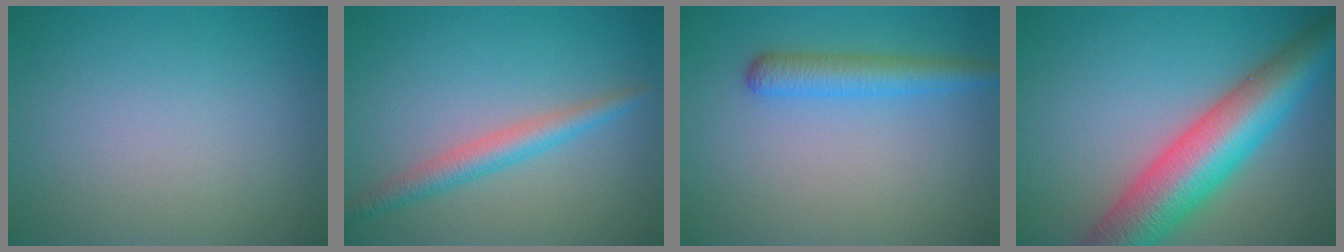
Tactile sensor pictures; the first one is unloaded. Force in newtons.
{"total": 2.8, "press": 2.8, "slide": 0.1}
{"total": 3.2, "press": 3.2, "slide": 0.1}
{"total": 10.6, "press": 10.6, "slide": 0.3}